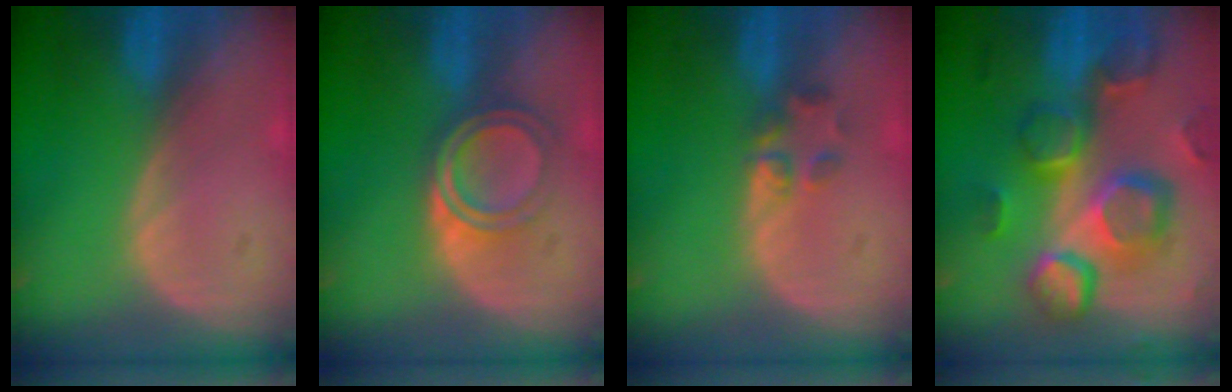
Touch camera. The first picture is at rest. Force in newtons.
{"total": 5.3, "press": 5.0, "slide": 1.8}
{"total": 2.6, "press": 2.4, "slide": 0.9}
{"total": 12.9, "press": 11.3, "slide": 6.3}